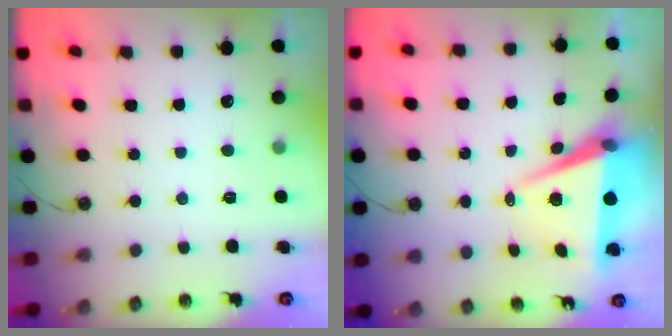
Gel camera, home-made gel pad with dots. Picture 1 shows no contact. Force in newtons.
{"total": 8.1, "press": 6.9, "slide": 4.2}